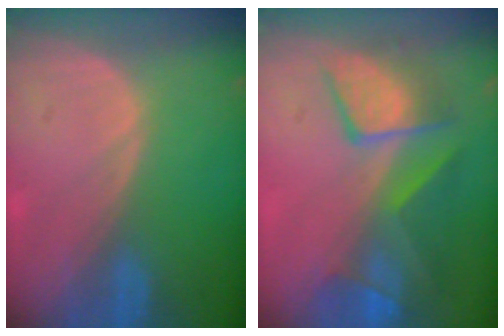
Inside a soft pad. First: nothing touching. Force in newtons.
{"total": 9.1, "press": 8.5, "slide": 3.2}